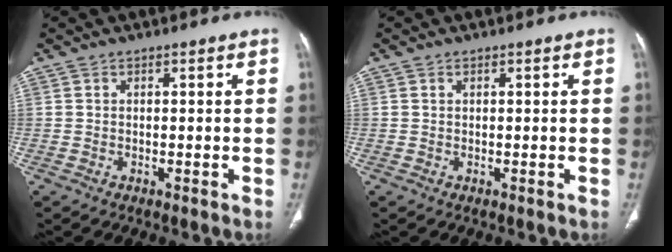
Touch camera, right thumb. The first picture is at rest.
{"total": 0.0}